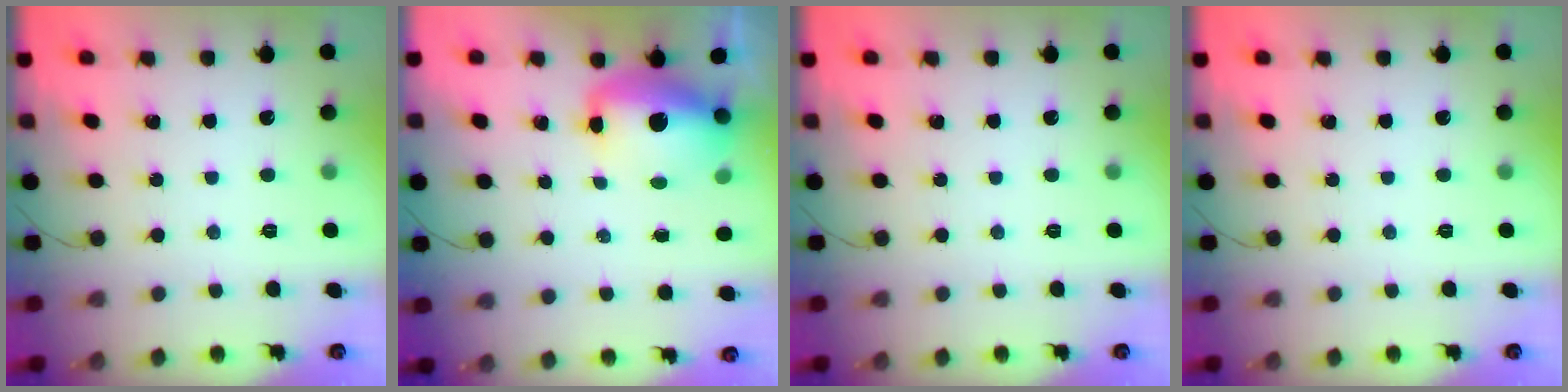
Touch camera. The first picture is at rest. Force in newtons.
{"total": 11.6, "press": 11.2, "slide": 3.1}
{"total": 0.0}
{"total": 0.0}